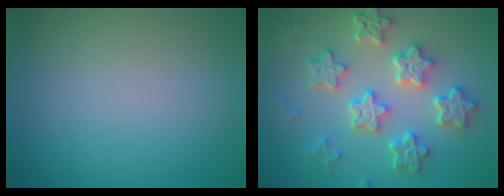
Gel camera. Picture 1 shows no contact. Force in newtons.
{"total": 5.4, "press": 5.0, "slide": 2.2}